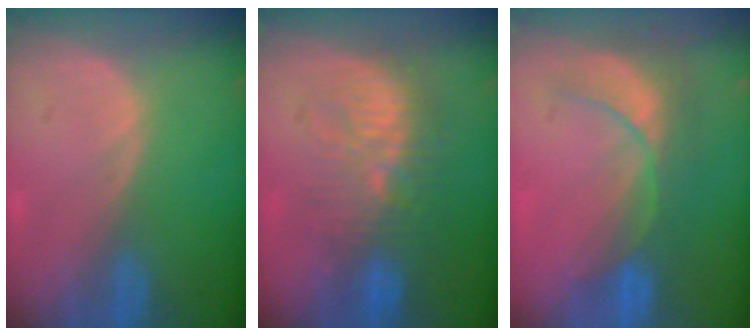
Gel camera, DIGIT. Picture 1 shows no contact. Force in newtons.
{"total": 9.2, "press": 8.9, "slide": 2.1}
{"total": 8.6, "press": 7.6, "slide": 4.0}